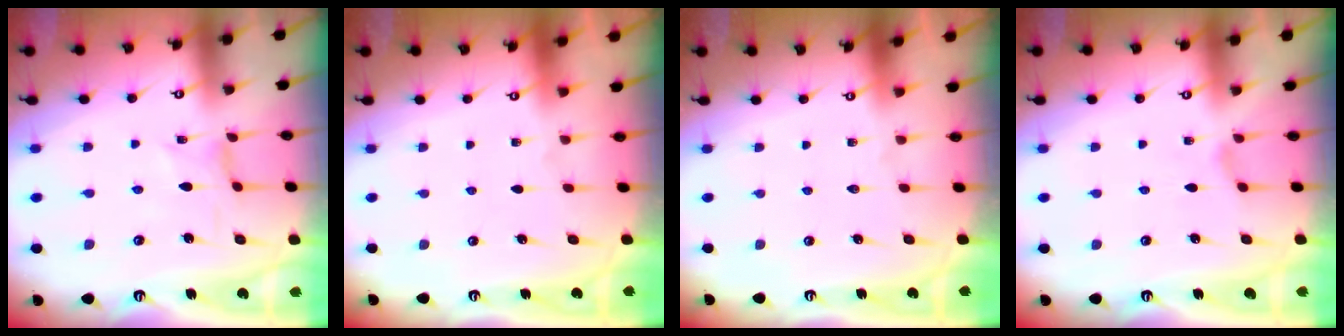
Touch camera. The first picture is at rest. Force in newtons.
{"total": 0.0}
{"total": 0.0}
{"total": 1.0, "press": 1.0, "slide": 0.2}